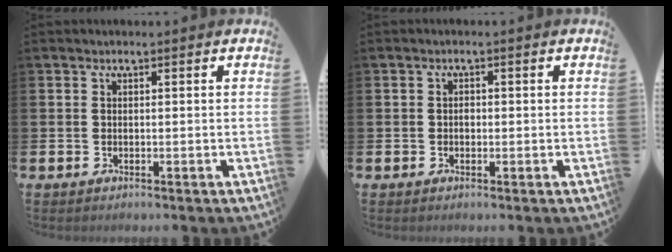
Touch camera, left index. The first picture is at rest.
{"total": 0.9, "force": [-0.1, 0.7, 0.5], "torque": [-0.008, 0.006, -0.003]}